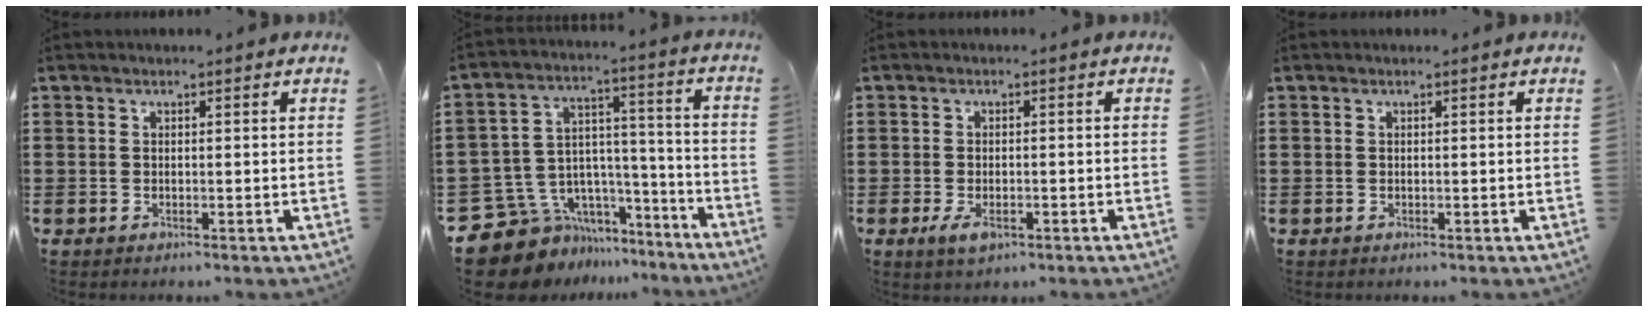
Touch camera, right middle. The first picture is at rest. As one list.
[{"total": 9.6, "force": [-7.6, 5.8, 1.4], "torque": [-0.052, 0.005, -0.137]}, {"total": 2.5, "force": [-1.1, 1.1, 1.9], "torque": [-0.048, -0.006, -0.024]}, {"total": 0.0}]